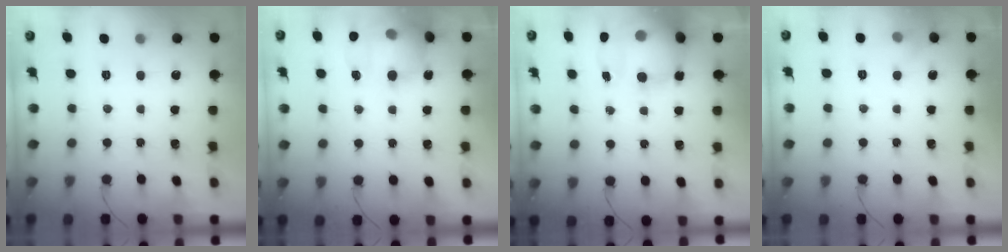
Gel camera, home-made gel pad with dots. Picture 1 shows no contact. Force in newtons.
{"total": 17.6, "press": 17.4, "slide": 2.6}
{"total": 16.0, "press": 15.5, "slide": 3.9}
{"total": 5.3, "press": 5.0, "slide": 1.8}